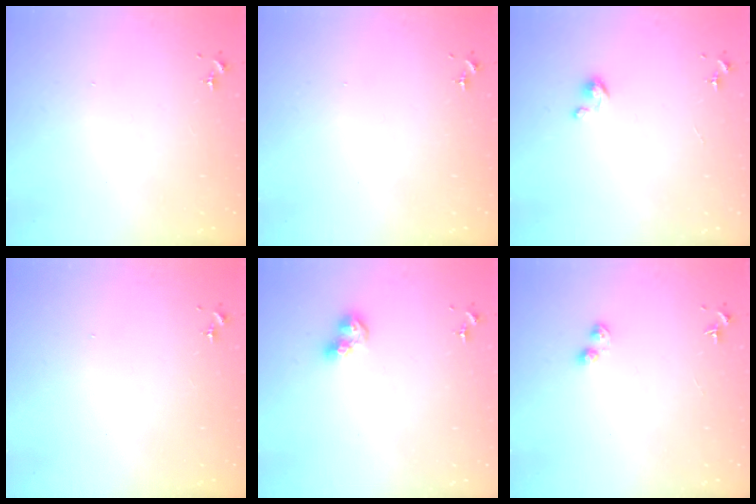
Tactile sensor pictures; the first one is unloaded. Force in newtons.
{"total": 0.0}
{"total": 3.0, "press": 3.0, "slide": 0.2}
{"total": 0.0}
{"total": 9.1, "press": 9.0, "slide": 0.8}
{"total": 3.8, "press": 3.8, "slide": 0.4}